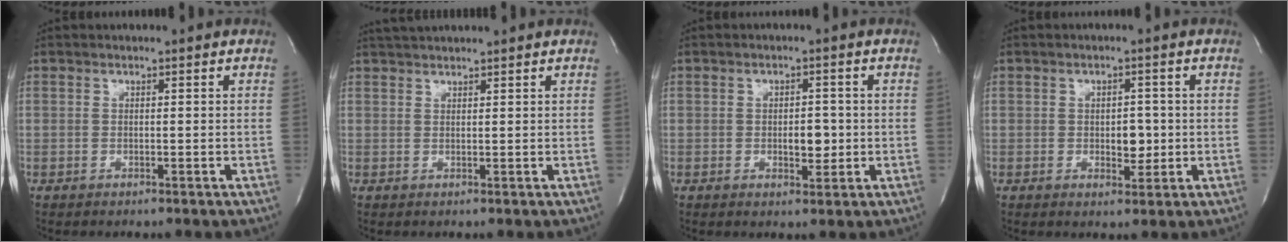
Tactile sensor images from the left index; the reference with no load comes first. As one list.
[{"total": 3.4, "force": [3.2, -0.1, 1.1], "torque": [-0.019, 0.025, 0.059]}, {"total": 3.2, "force": [-0.7, 1.6, 2.7], "torque": [-0.038, -0.003, -0.007]}, {"total": 3.2, "force": [-0.5, 1.9, 2.5], "torque": [-0.032, -0.004, -0.003]}]